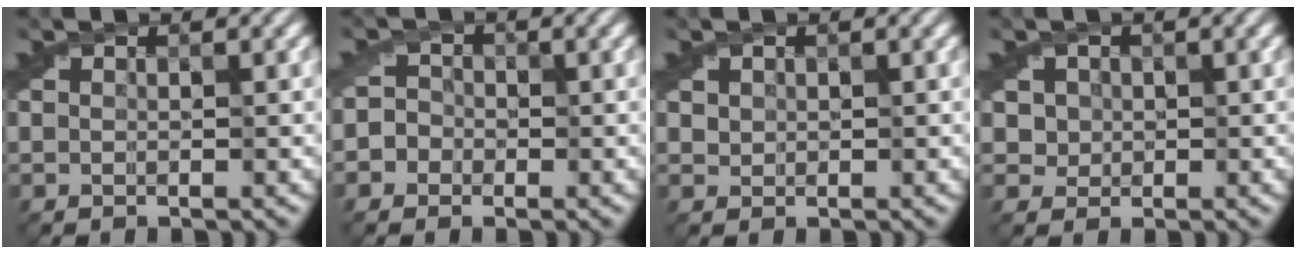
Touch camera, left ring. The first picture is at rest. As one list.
[{"total": 3.1, "force": [-0.9, 2.9, 0.7], "torque": [0.020, 0.018, -0.047]}, {"total": 1.0, "force": [0.2, 0.9, 0.5], "torque": [-0.011, -0.002, 0.006]}, {"total": 3.9, "force": [1.0, 3.2, 1.9], "torque": [-0.053, 0.005, 0.027]}]